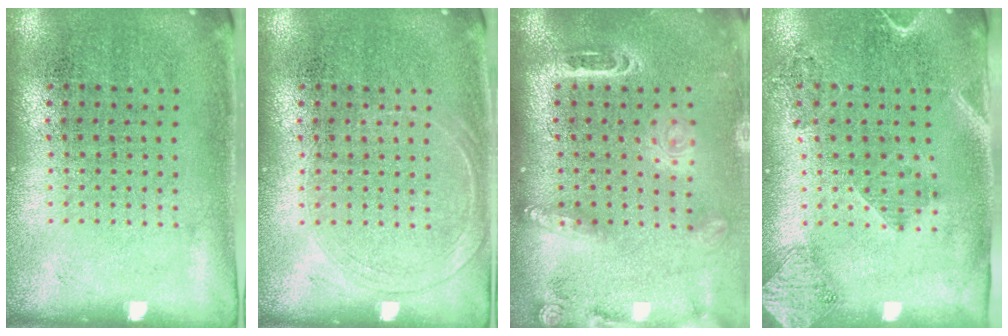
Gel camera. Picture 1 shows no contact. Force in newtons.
{"total": 1.2, "press": 1.1, "slide": 0.3}
{"total": 2.4, "press": 1.8, "slide": 1.5}
{"total": 1.9, "press": 1.6, "slide": 0.9}